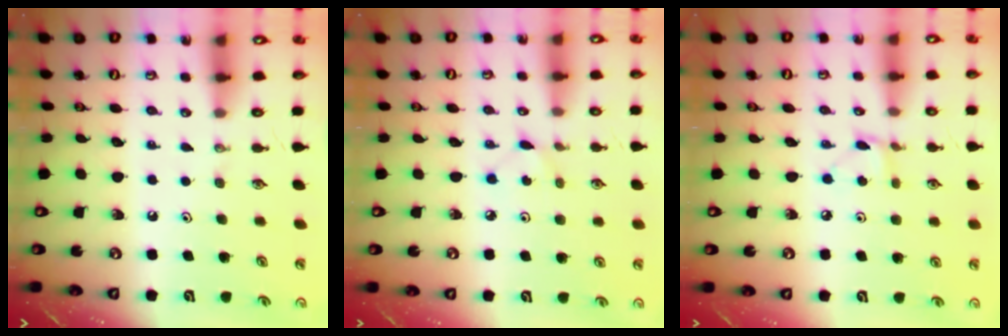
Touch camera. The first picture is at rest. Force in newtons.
{"total": 2.8, "press": 2.8, "slide": 0.4}
{"total": 3.4, "press": 3.4, "slide": 0.5}